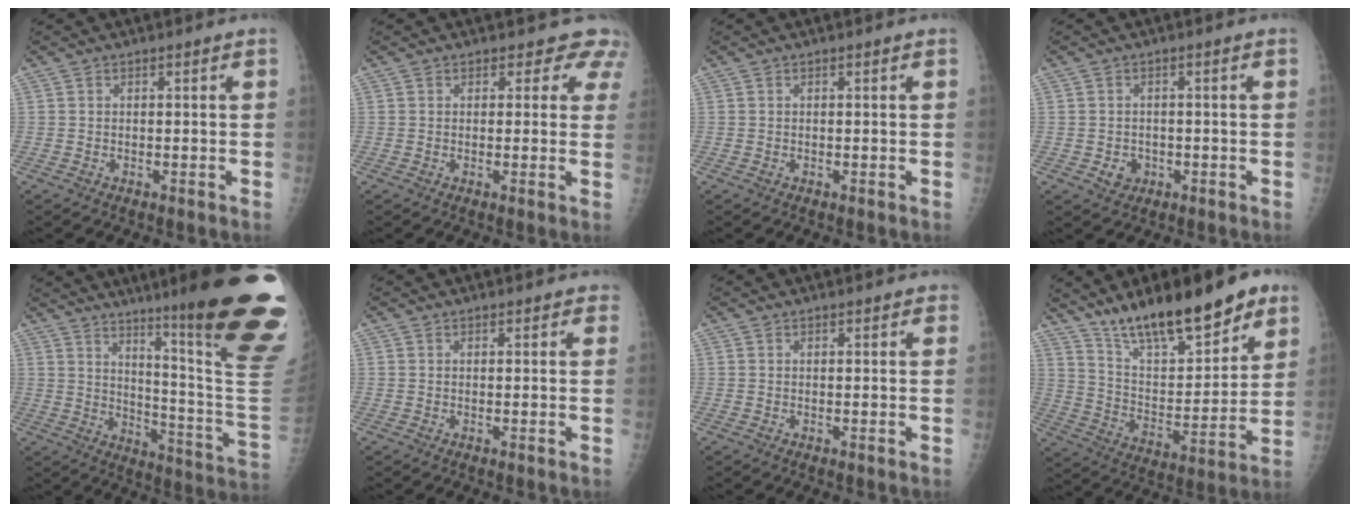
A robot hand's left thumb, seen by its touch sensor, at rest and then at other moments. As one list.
[{"total": 4.7, "force": [4.0, 2.5, 0.0], "torque": [0.043, -0.019, 0.019]}, {"total": 0.0}, {"total": 2.7, "force": [-0.8, 2.4, 1.0], "torque": [-0.003, 0.004, -0.006]}, {"total": 28.2, "force": [17.0, 2.2, 22.4], "torque": [-0.233, -0.107, 0.241]}, {"total": 1.3, "force": [1.0, 0.7, 0.3], "torque": [0.015, -0.002, 0.007]}, {"total": 0.9, "force": [0.8, 0.5, 0.3], "torque": [0.004, -0.003, 0.007]}, {"total": 20.8, "force": [14.8, 6.8, 12.9], "torque": [-0.162, -0.077, 0.252]}]